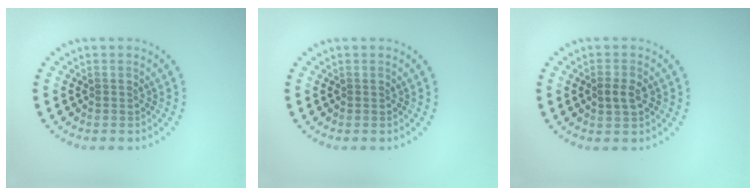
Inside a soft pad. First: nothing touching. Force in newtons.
{"total": 0.0}
{"total": 1.9, "press": 1.9, "slide": 0.3}